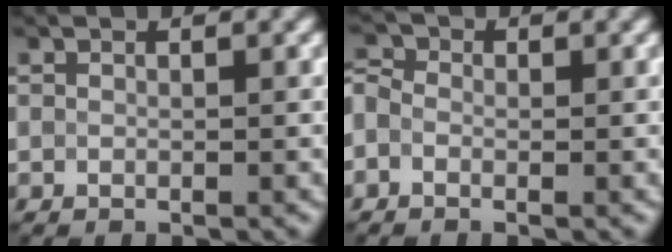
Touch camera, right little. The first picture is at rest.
{"total": 1.9, "force": [-0.3, 1.6, 1.0], "torque": [-0.021, 0.006, -0.024]}